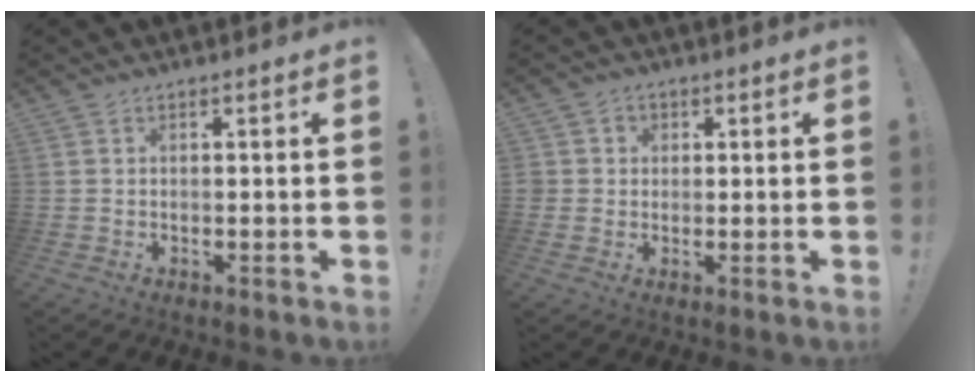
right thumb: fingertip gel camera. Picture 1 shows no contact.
{"total": 3.4, "force": [0.6, 3.3, 0.7], "torque": [-0.006, 0.000, 0.011]}